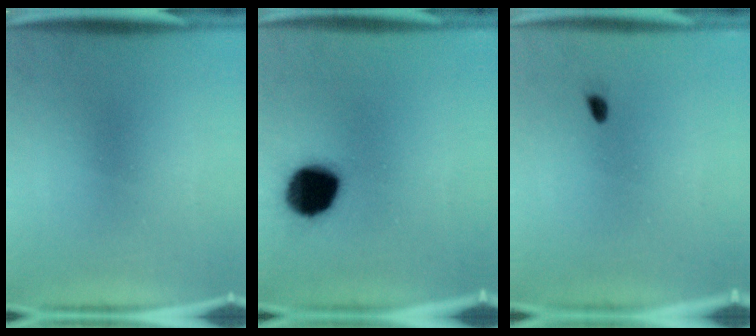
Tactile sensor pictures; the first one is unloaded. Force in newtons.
{"total": 15.1}
{"total": 0.6}